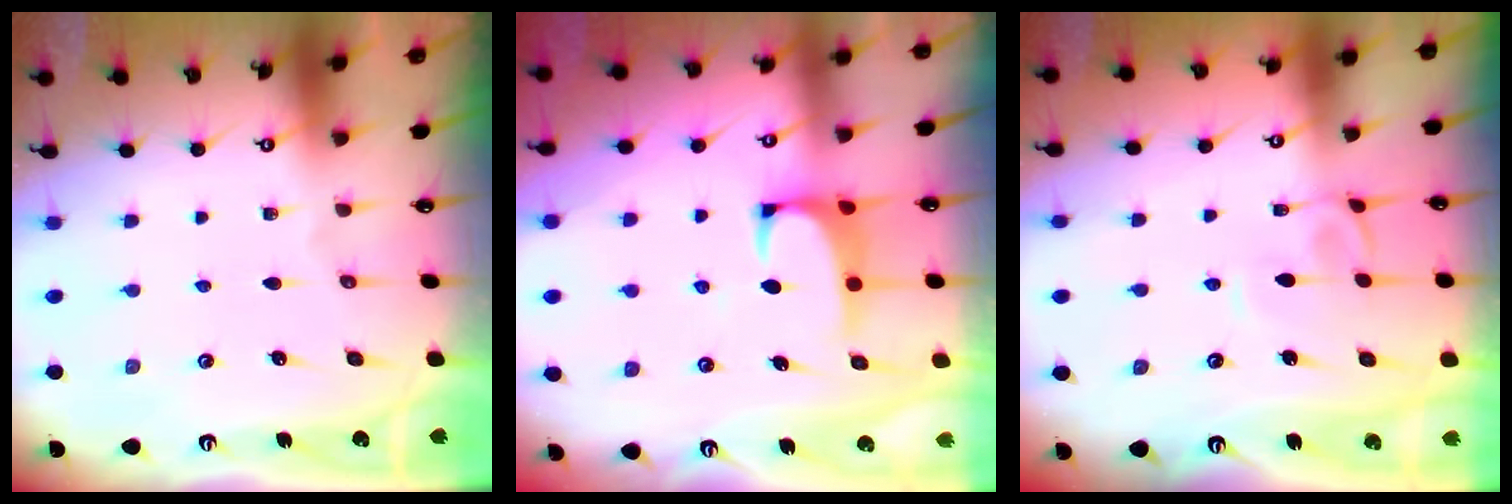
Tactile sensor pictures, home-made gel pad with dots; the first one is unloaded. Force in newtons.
{"total": 0.9, "press": 0.6, "slide": 0.6}
{"total": 2.0, "press": 2.0, "slide": 0.2}